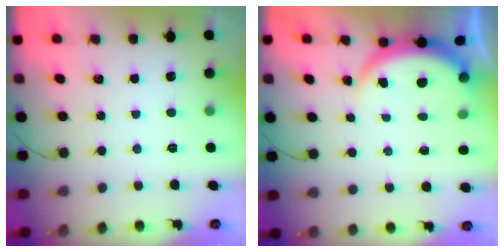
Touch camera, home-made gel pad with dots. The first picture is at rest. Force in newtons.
{"total": 3.8, "press": 3.8, "slide": 0.2}